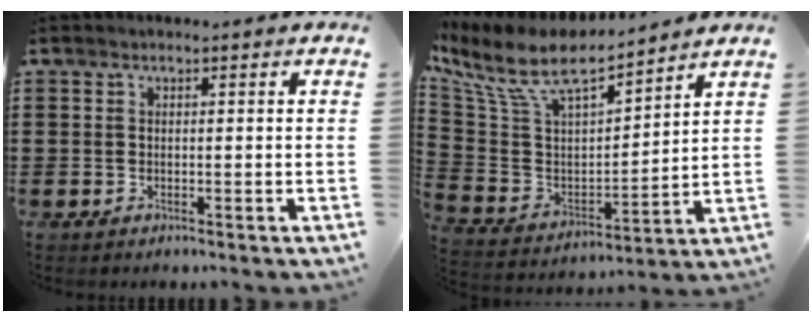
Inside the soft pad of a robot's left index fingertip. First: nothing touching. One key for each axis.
{"total": 9.5, "fx": 7.3, "fy": 3.1, "fz": 5.3, "tx": -0.132, "ty": -0.043, "tz": 0.127}